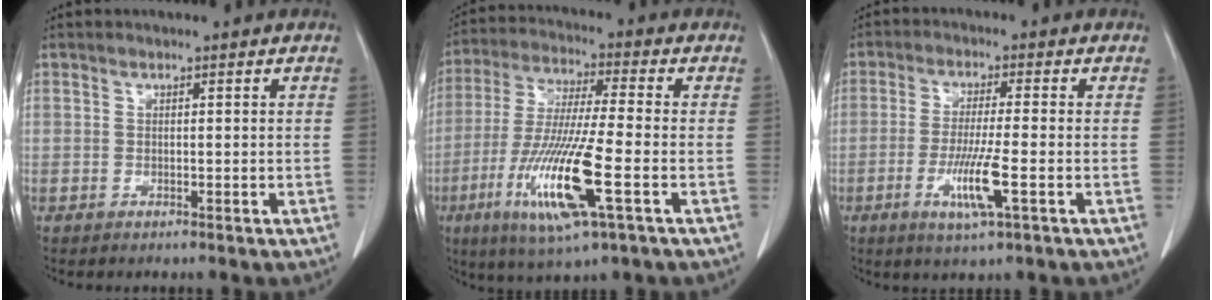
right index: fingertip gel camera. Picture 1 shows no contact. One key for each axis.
{"total": 15.2, "fx": -5.0, "fy": 0.8, "fz": 14.3, "tx": -0.291, "ty": -0.025, "tz": -0.089}
{"total": 7.1, "fx": -2.3, "fy": -0.1, "fz": 6.7, "tx": -0.128, "ty": -0.016, "tz": -0.039}